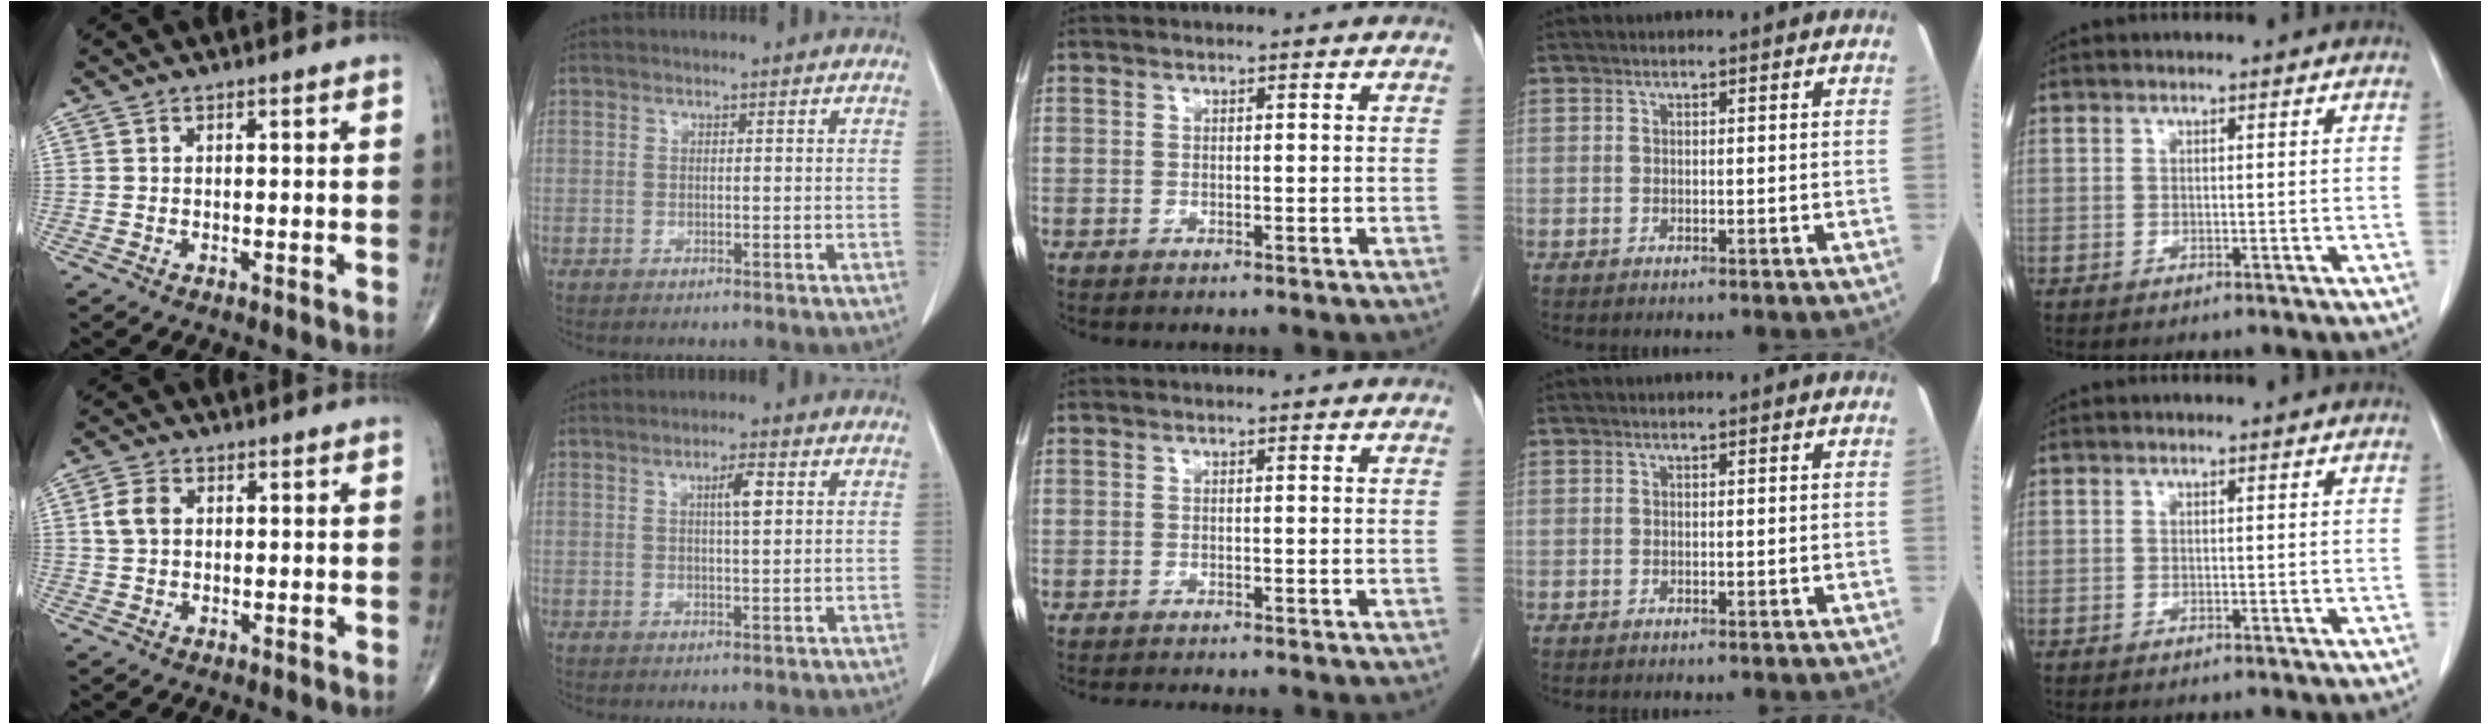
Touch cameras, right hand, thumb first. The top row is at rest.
{"thumb": {"total": 4.1, "force": [0.8, 2.9, 2.8], "torque": [-0.057, 0.005, 0.013]}, "index": {"total": 3.4, "force": [1.1, 0.5, 3.2], "torque": [-0.050, 0.002, 0.017]}, "middle": {"total": 3.1, "force": [-2.9, 0.3, 1.2], "torque": [-0.019, -0.007, -0.038]}}